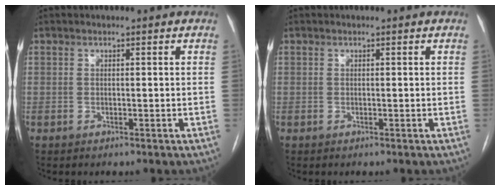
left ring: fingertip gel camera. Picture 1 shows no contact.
{"total": 0.0}